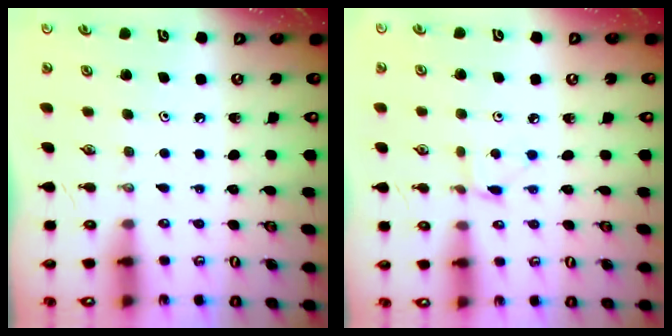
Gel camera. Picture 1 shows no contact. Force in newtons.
{"total": 2.8, "press": 2.8, "slide": 0.4}